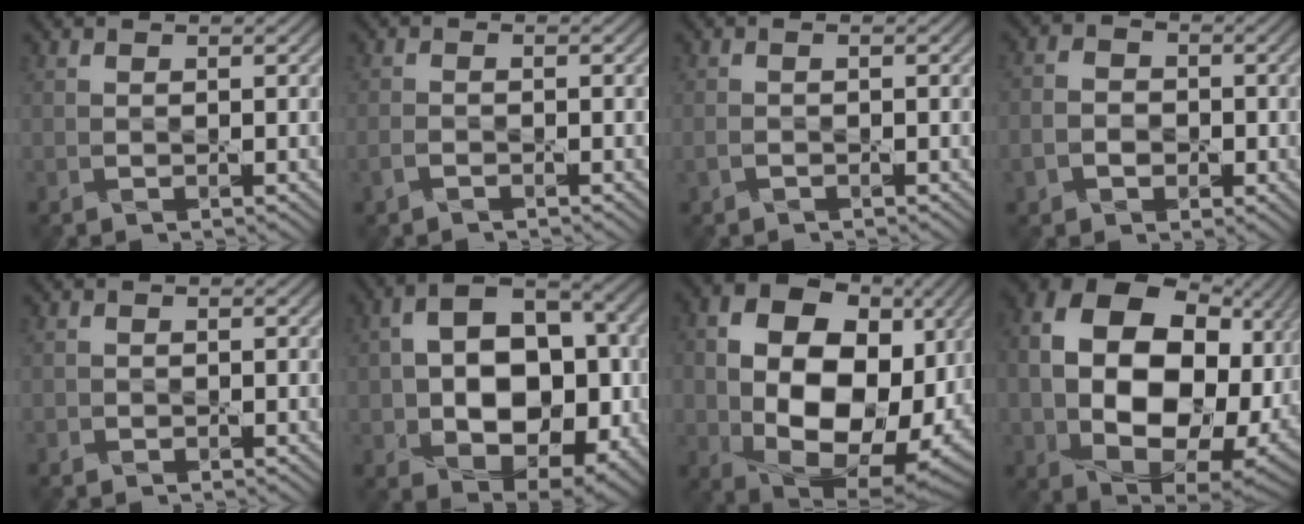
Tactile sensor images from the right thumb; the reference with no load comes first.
{"total": 1.5, "force": [-1.1, 0.5, 0.8], "torque": [-0.024, -0.002, -0.025]}
{"total": 1.0, "force": [-0.5, 0.3, 0.7], "torque": [-0.019, -0.001, -0.012]}
{"total": 5.0, "force": [-1.5, 4.1, 2.4], "torque": [-0.043, -0.007, -0.039]}
{"total": 0.6, "force": [-0.4, 0.5, 0.0], "torque": [0.000, -0.003, -0.008]}
{"total": 14.0, "force": [-1.1, 9.5, 10.2], "torque": [-0.171, -0.006, -0.012]}
{"total": 17.9, "force": [0.0, 12.4, 13.0], "torque": [-0.247, -0.041, 0.023]}
{"total": 21.1, "force": [1.6, 14.8, 15.0], "torque": [-0.326, -0.038, 0.078]}